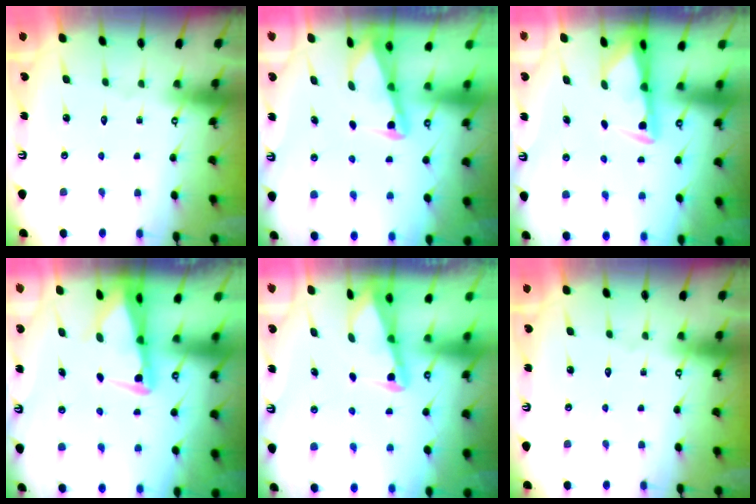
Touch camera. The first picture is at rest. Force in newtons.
{"total": 2.0, "press": 2.0, "slide": 0.4}
{"total": 2.9, "press": 2.9, "slide": 0.6}
{"total": 3.6, "press": 3.5, "slide": 0.6}
{"total": 2.2, "press": 2.2, "slide": 0.4}
{"total": 0.0}